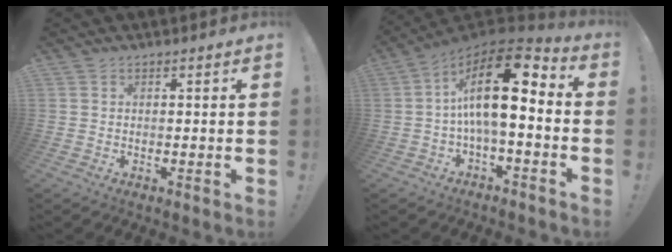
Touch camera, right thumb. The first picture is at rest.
{"total": 18.4, "force": [2.7, 7.4, 16.6], "torque": [-0.293, -0.016, 0.043]}